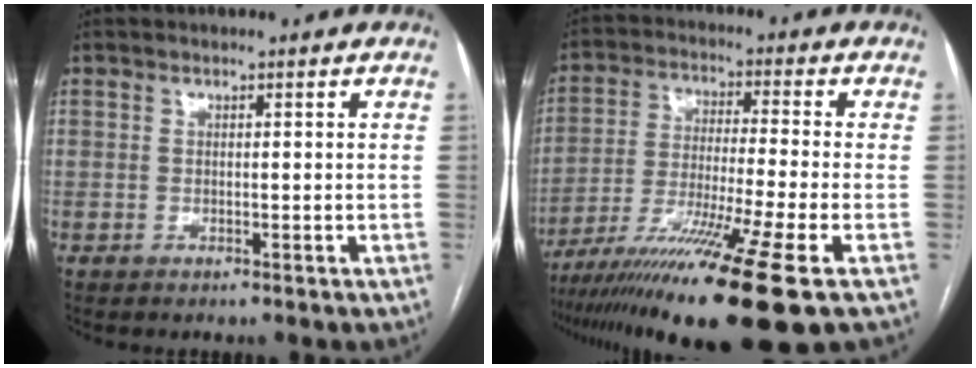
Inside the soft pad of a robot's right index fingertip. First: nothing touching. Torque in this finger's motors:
{"motor_torque": [2.10, -0.04, 1.06, 0.21]}